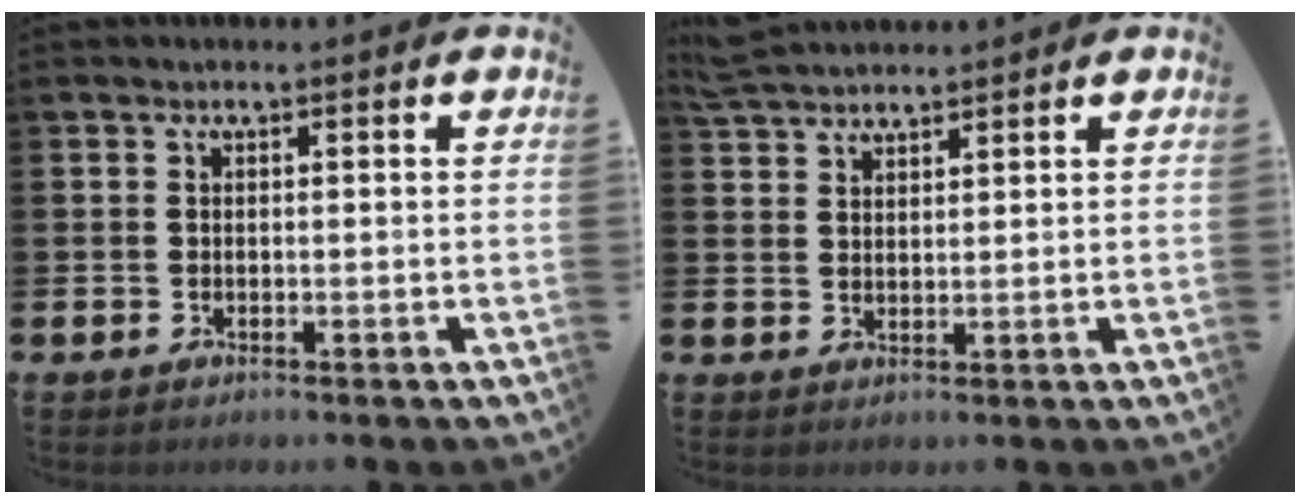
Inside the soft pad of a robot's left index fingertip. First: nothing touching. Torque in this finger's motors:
{"motor_torque": [0.13, -0.38, 0.79, 0.21]}